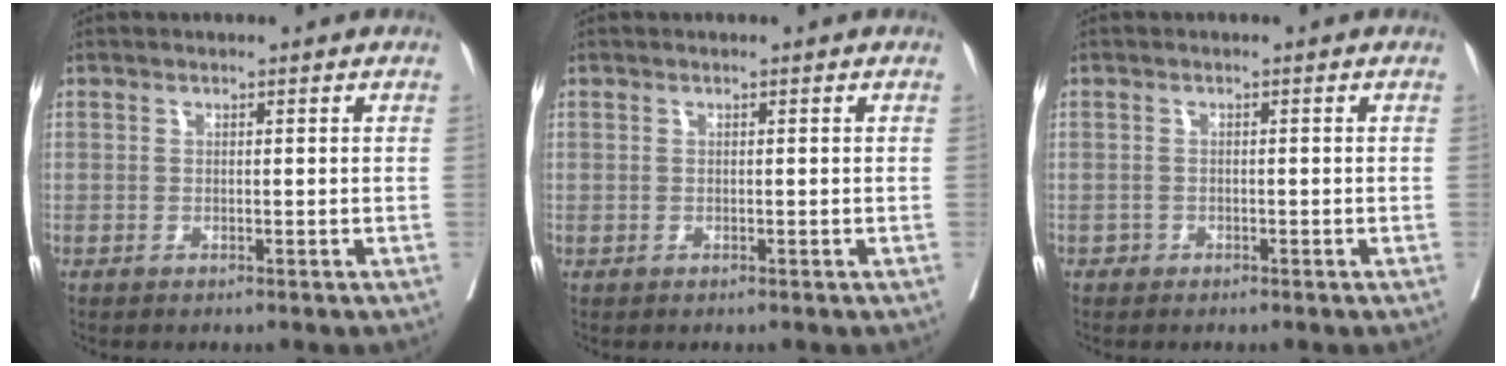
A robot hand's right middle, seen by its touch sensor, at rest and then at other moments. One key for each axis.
{"total": 0.0}
{"total": 0.6, "fx": -0.4, "fy": 0.5, "fz": 0.0, "tx": -0.001, "ty": 0.003, "tz": -0.008}